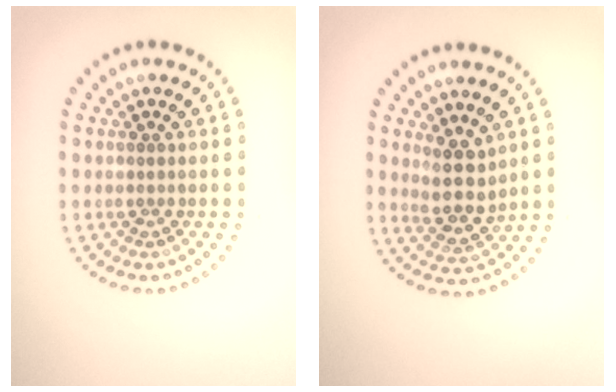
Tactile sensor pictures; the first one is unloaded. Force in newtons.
{"total": 3.2, "press": 2.7, "slide": 1.7}